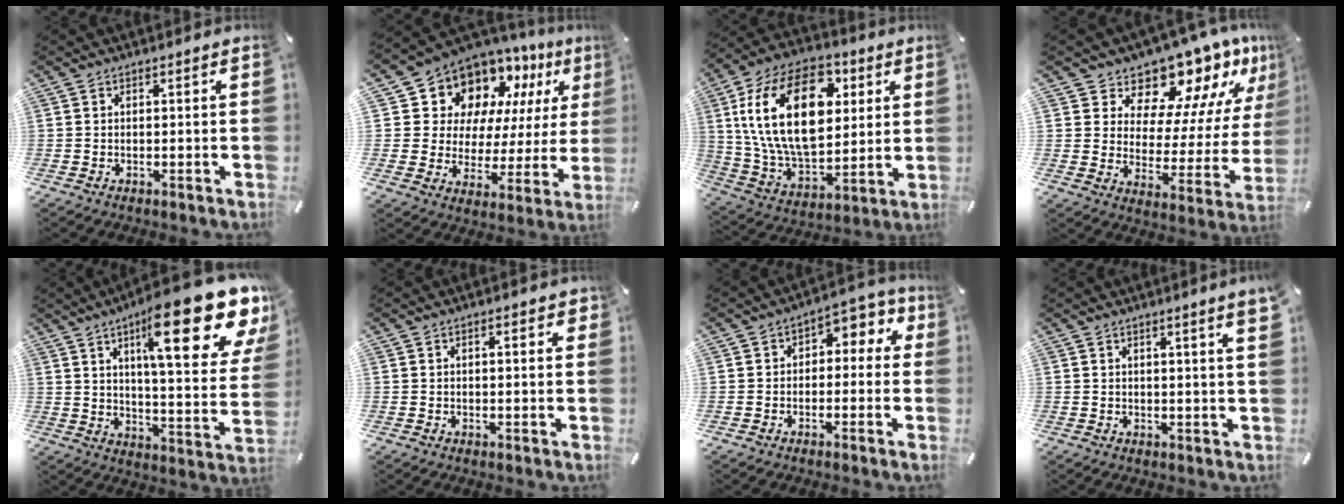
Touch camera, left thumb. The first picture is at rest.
{"total": 12.7, "force": [9.5, 8.1, 2.2], "torque": [-0.046, -0.101, 0.170]}
{"total": 25.7, "force": [6.6, 16.9, 18.2], "torque": [-0.371, -0.014, 0.109]}
{"total": 13.8, "force": [12.2, 6.1, 2.3], "torque": [-0.027, -0.134, 0.204]}
{"total": 26.2, "force": [14.7, 7.6, 20.4], "torque": [-0.289, -0.098, 0.230]}
{"total": 1.4, "force": [0.6, 0.8, 1.0], "torque": [-0.013, 0.003, 0.007]}
{"total": 5.4, "force": [-0.4, 4.1, 3.6], "torque": [-0.045, 0.008, -0.015]}
{"total": 3.4, "force": [1.8, 0.0, 2.9], "torque": [-0.048, -0.006, 0.029]}